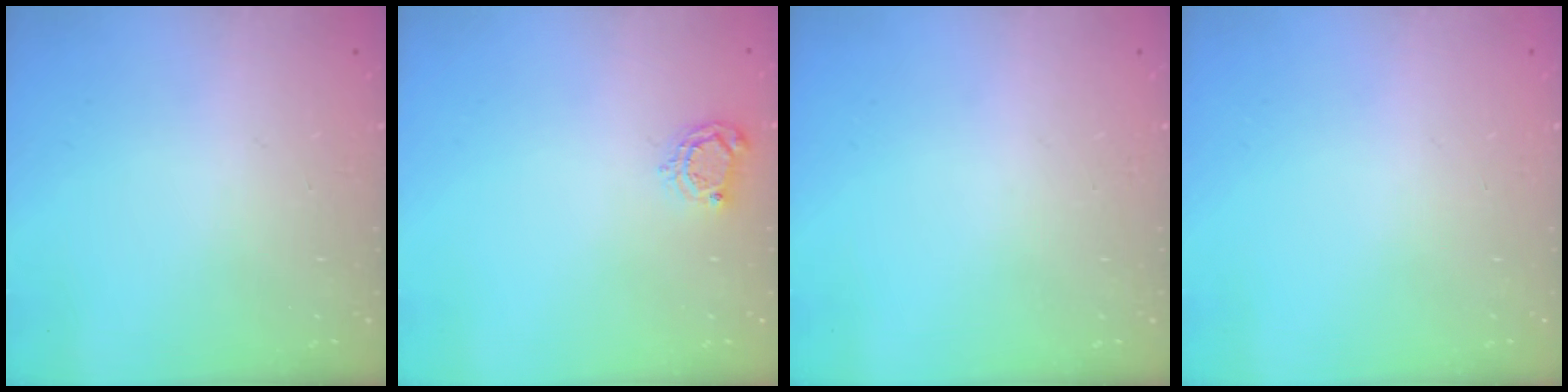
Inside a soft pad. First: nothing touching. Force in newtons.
{"total": 4.3, "press": 4.3, "slide": 0.5}
{"total": 0.0}
{"total": 0.0}